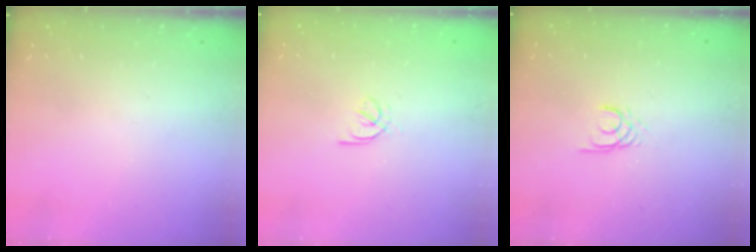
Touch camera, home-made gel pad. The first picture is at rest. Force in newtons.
{"total": 2.9, "press": 2.8, "slide": 0.8}
{"total": 2.2, "press": 2.2, "slide": 0.2}